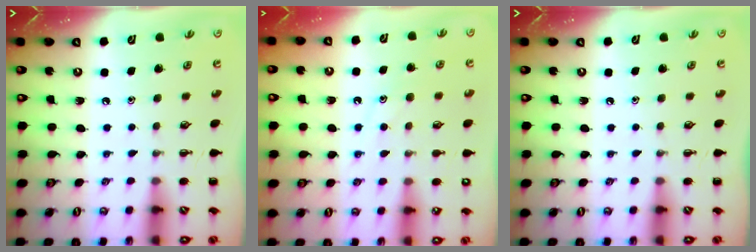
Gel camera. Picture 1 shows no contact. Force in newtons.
{"total": 9.1, "press": 9.1, "slide": 1.0}
{"total": 0.0}